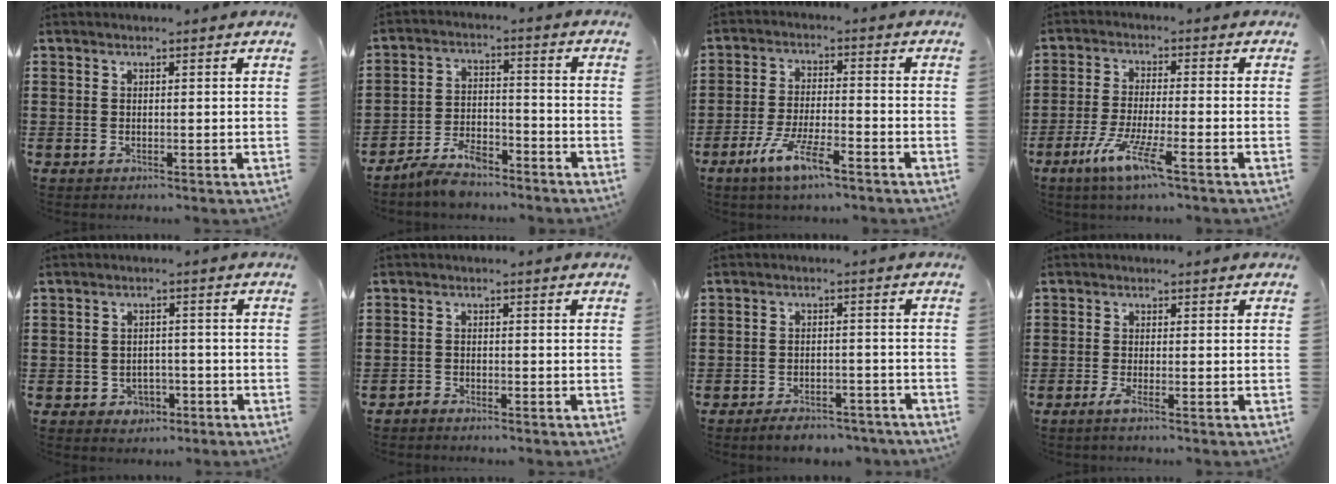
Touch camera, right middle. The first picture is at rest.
{"total": 5.6, "force": [-5.0, 1.4, 2.0], "torque": [-0.047, 0.005, -0.100]}
{"total": 7.2, "force": [-4.6, 1.6, 5.3], "torque": [-0.116, -0.005, -0.087]}
{"total": 7.0, "force": [-4.2, 0.7, 5.5], "torque": [-0.120, -0.015, -0.081]}
{"total": 2.5, "force": [-1.6, 1.8, 0.5], "torque": [-0.017, 0.004, -0.037]}
{"total": 1.8, "force": [-1.8, 0.4, -0.1], "torque": [-0.003, 0.004, -0.040]}
{"total": 3.6, "force": [-3.4, 0.8, 0.6], "torque": [-0.013, 0.009, -0.070]}
{"total": 1.8, "force": [-0.8, 0.0, 1.6], "torque": [-0.035, -0.008, -0.017]}